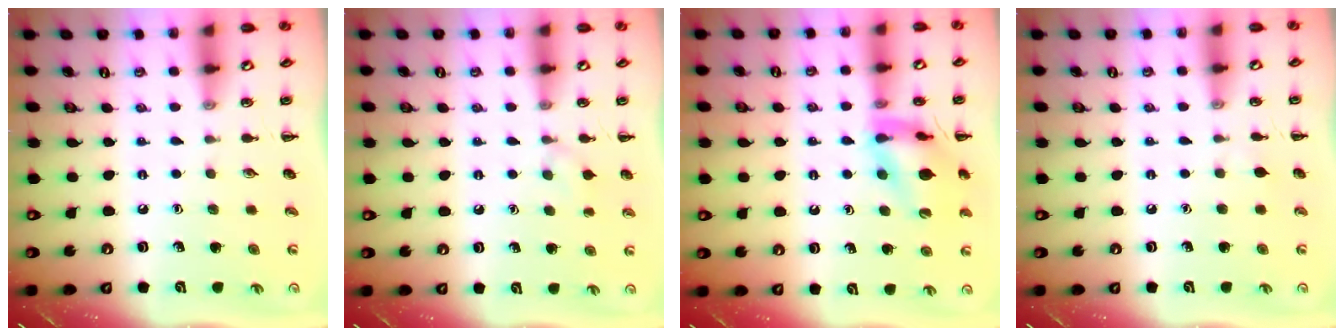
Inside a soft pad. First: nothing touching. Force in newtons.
{"total": 6.4, "press": 6.1, "slide": 1.7}
{"total": 13.9, "press": 13.8, "slide": 1.5}
{"total": 2.7, "press": 2.5, "slide": 1.1}